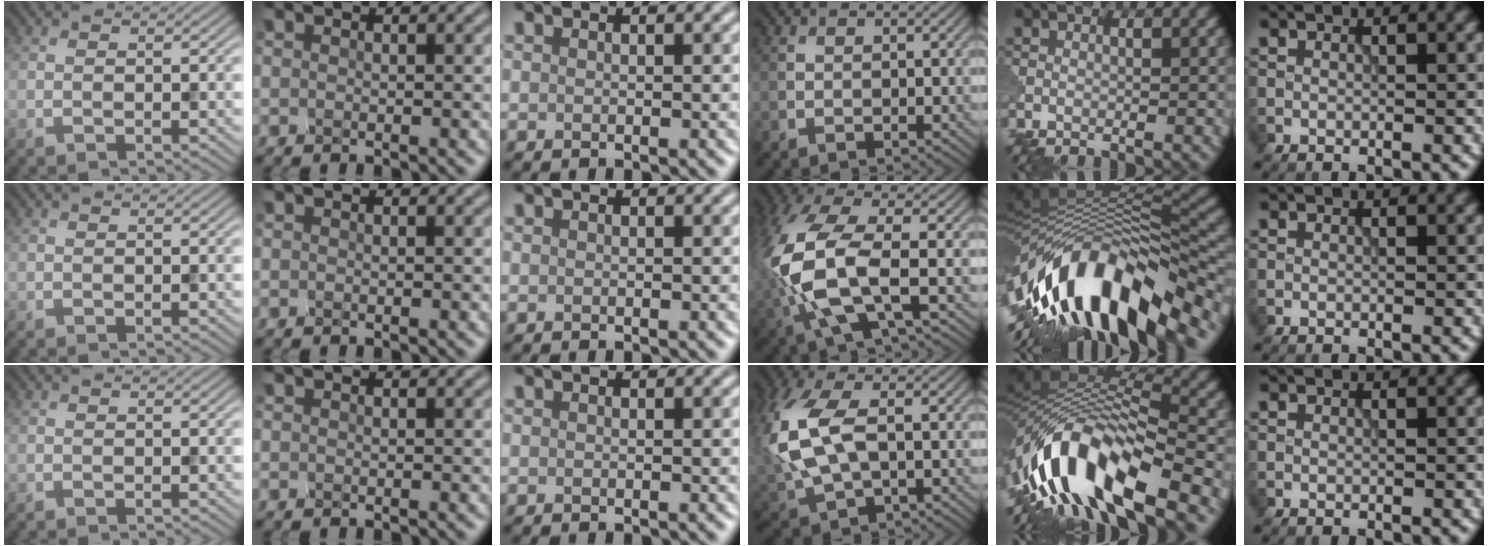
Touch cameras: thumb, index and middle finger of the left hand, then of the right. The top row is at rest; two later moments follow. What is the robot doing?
{"motion": "squeeze", "object": "hand grip exerciser"}